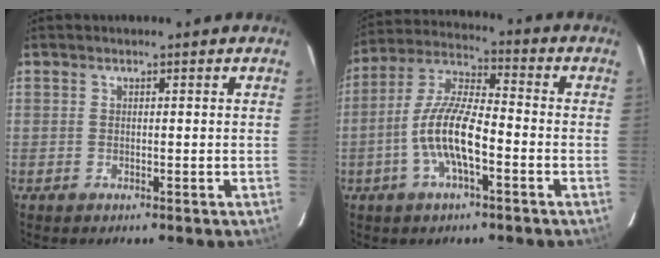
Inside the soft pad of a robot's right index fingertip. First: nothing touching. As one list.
[{"total": 11.3, "force": [-3.9, 3.2, 10.1], "torque": [-0.214, 0.004, -0.075]}]